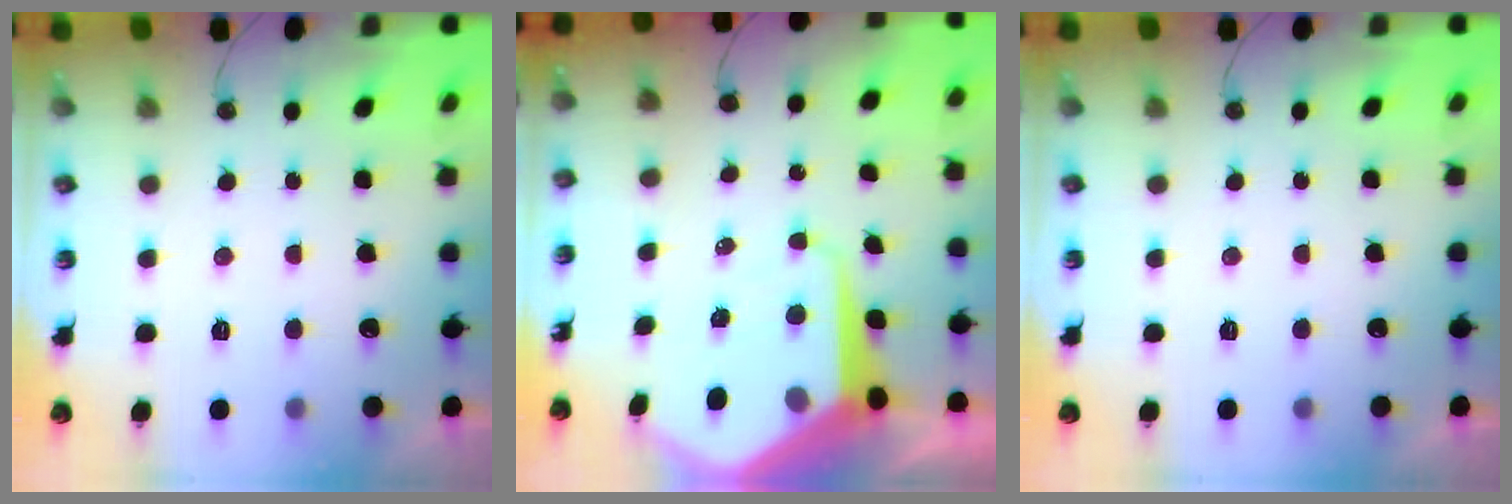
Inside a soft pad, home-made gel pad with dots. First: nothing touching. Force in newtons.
{"total": 13.7, "press": 13.7, "slide": 1.1}
{"total": 0.0}